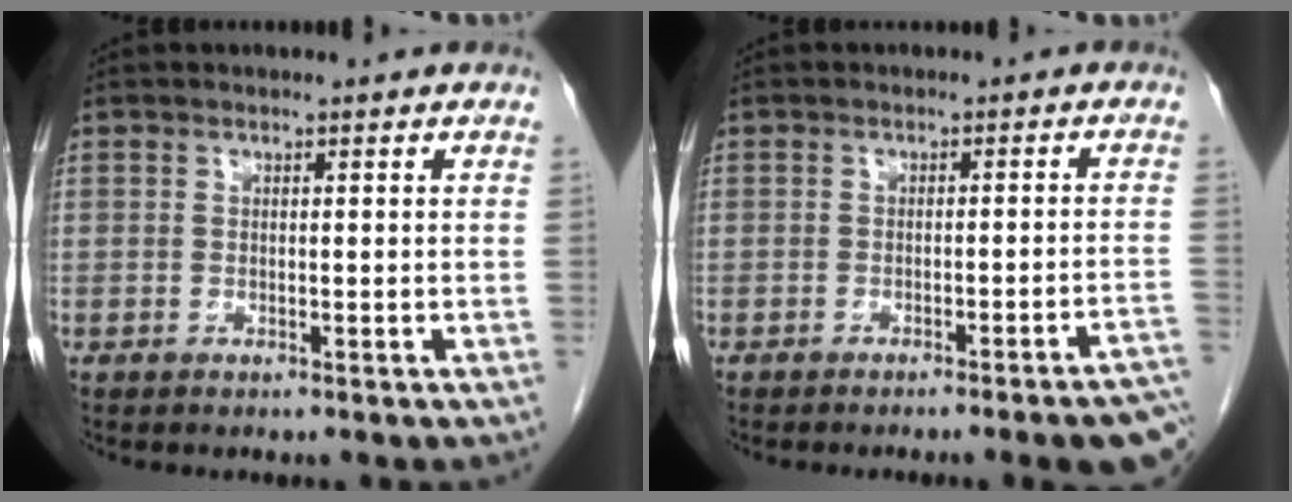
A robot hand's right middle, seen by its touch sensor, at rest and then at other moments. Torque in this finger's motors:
{"motor_torque": [1.23, -0.91, 0.09, 0.05]}